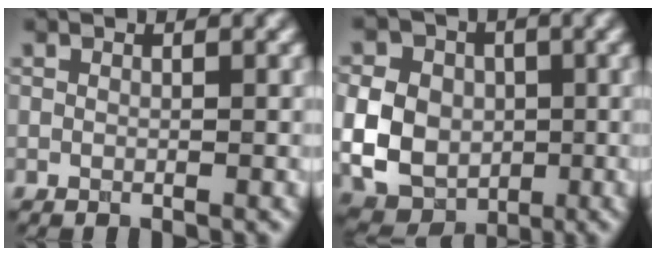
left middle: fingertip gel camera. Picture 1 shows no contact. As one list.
[{"total": 7.8, "force": [-0.3, 6.5, 4.4], "torque": [-0.085, -0.001, -0.016]}]